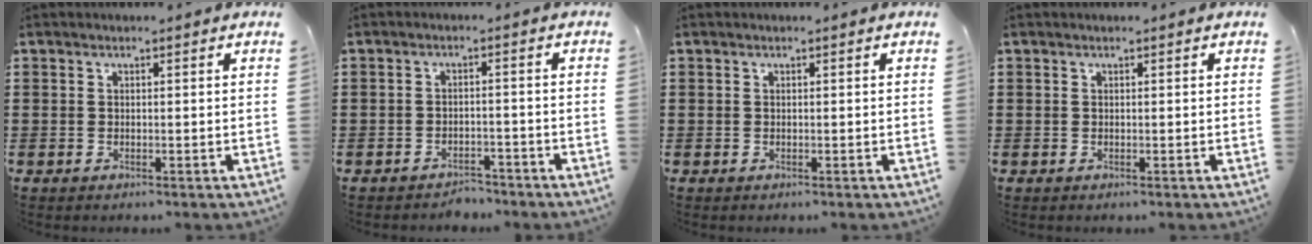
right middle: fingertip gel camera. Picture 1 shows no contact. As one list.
[{"total": 2.5, "force": [-2.4, 0.4, -0.1], "torque": [-0.007, 0.002, -0.054]}, {"total": 0.0}, {"total": 0.0}]